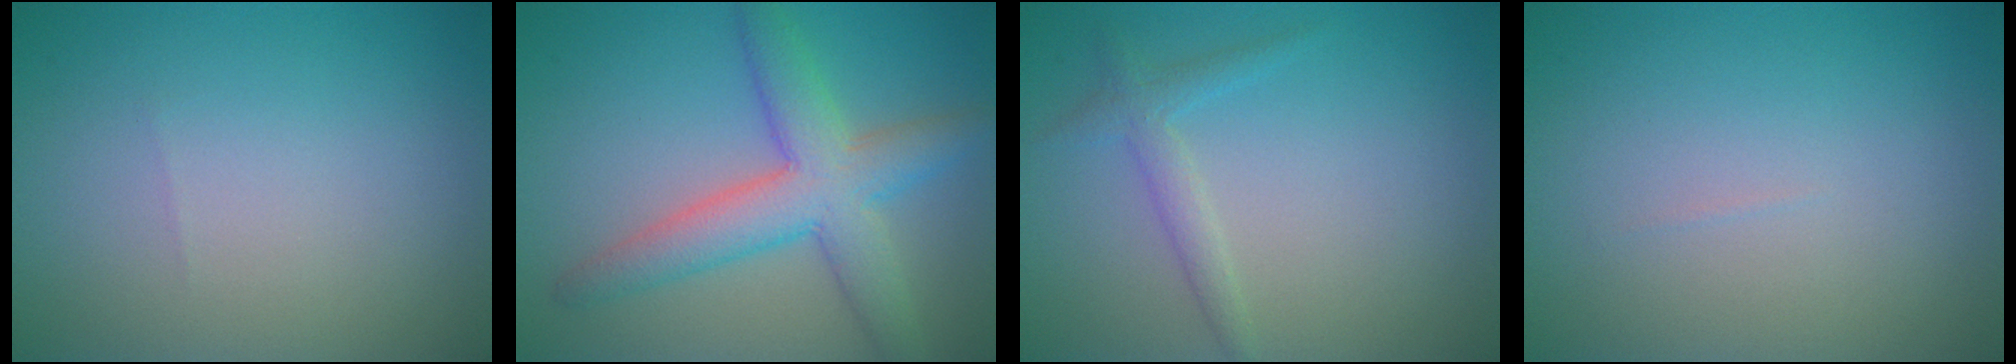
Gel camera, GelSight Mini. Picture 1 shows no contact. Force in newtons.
{"total": 6.2, "press": 6.2, "slide": 0.2}
{"total": 1.9, "press": 1.9, "slide": 0.2}
{"total": 0.0}